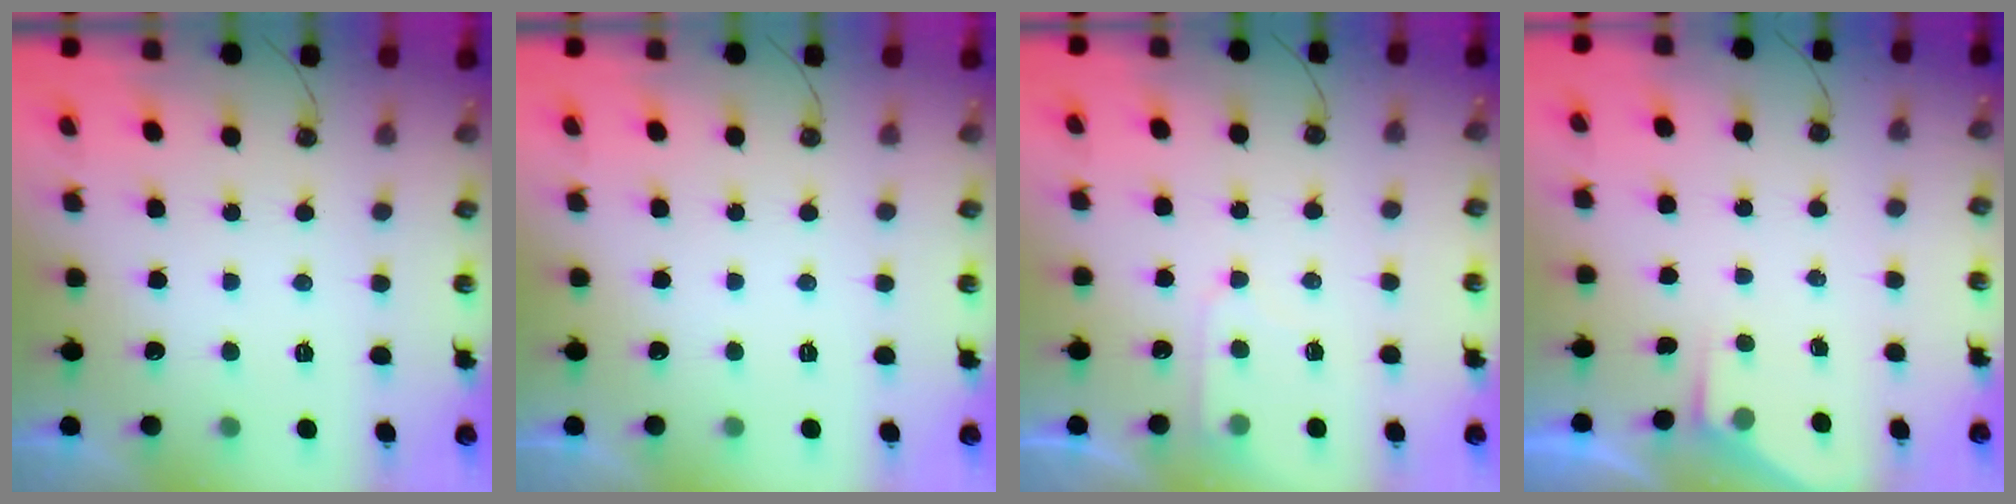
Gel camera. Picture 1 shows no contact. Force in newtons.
{"total": 0.0}
{"total": 6.3, "press": 6.3, "slide": 0.7}
{"total": 2.4, "press": 2.3, "slide": 0.4}